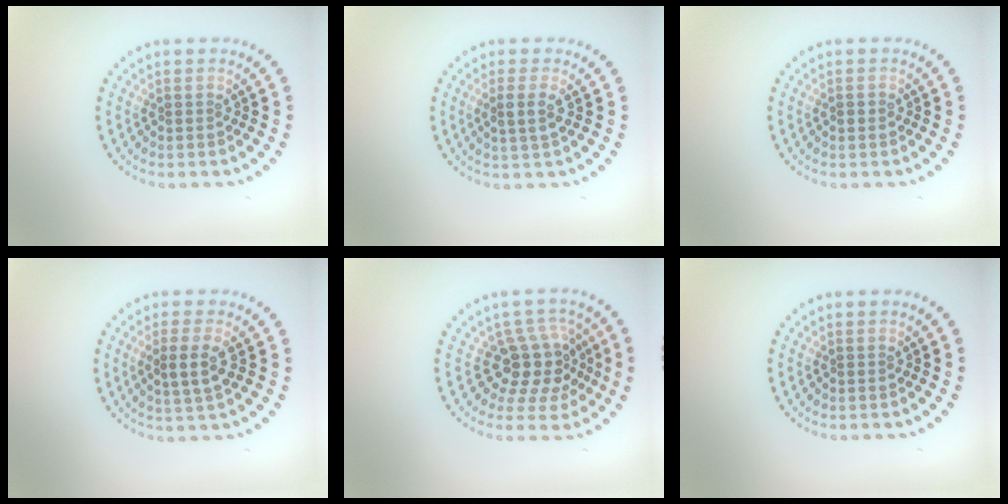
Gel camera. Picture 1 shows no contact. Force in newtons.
{"total": 1.7, "press": 1.6, "slide": 0.5}
{"total": 1.0, "press": 1.0, "slide": 0.2}
{"total": 2.9, "press": 2.8, "slide": 0.8}
{"total": 4.4, "press": 3.3, "slide": 2.9}
{"total": 0.0}